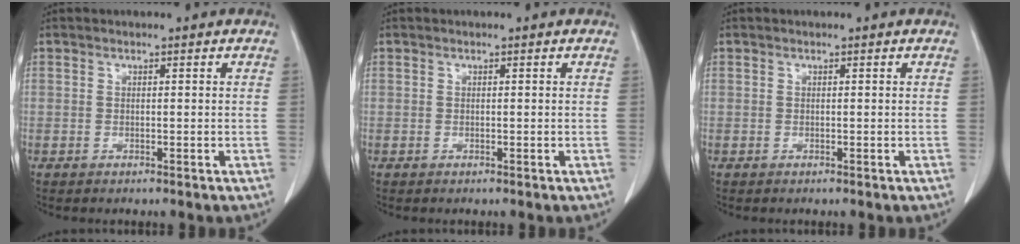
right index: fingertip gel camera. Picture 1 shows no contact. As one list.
[{"total": 0.0}, {"total": 0.0}]